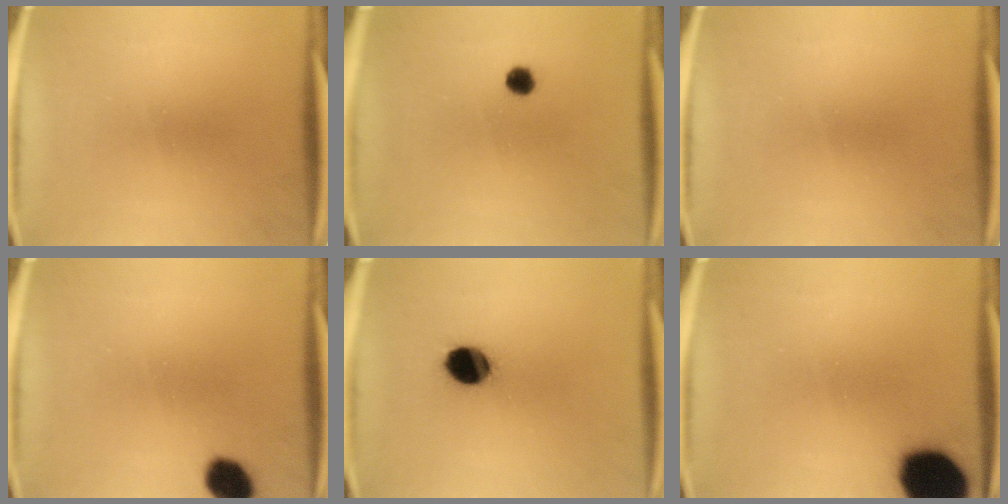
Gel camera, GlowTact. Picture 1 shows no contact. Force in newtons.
{"total": 2.3}
{"total": 0.0}
{"total": 6.4}
{"total": 9.3}
{"total": 18.9}